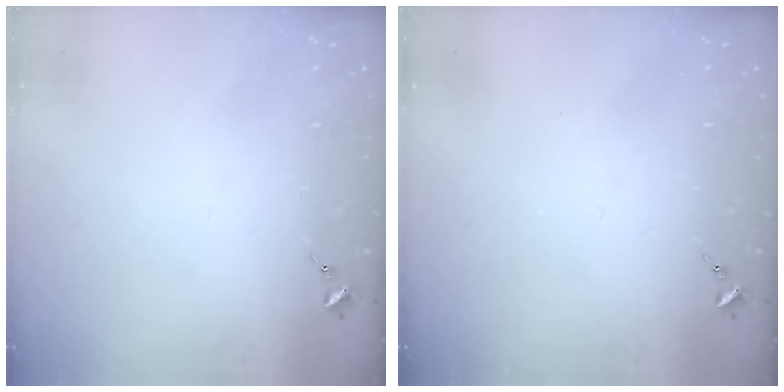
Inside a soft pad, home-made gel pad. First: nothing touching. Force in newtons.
{"total": 0.0}